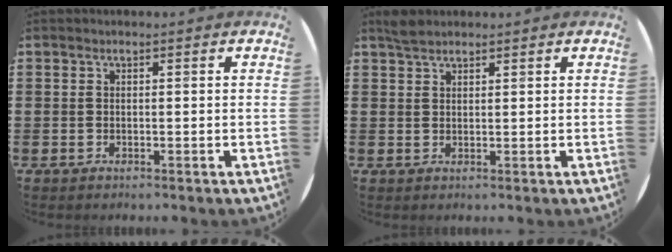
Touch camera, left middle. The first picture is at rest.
{"total": 1.9, "force": [1.7, 0.5, 0.6], "torque": [-0.006, 0.001, 0.031]}